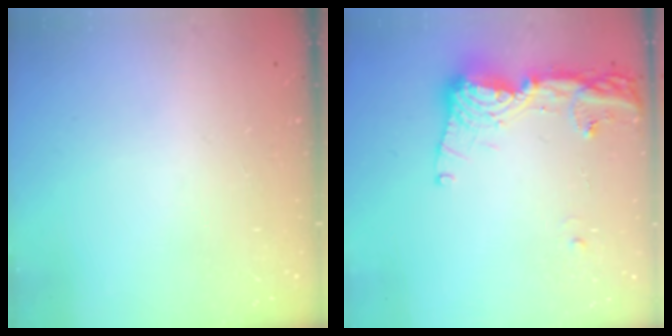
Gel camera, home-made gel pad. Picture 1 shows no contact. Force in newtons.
{"total": 14.5, "press": 14.4, "slide": 1.7}